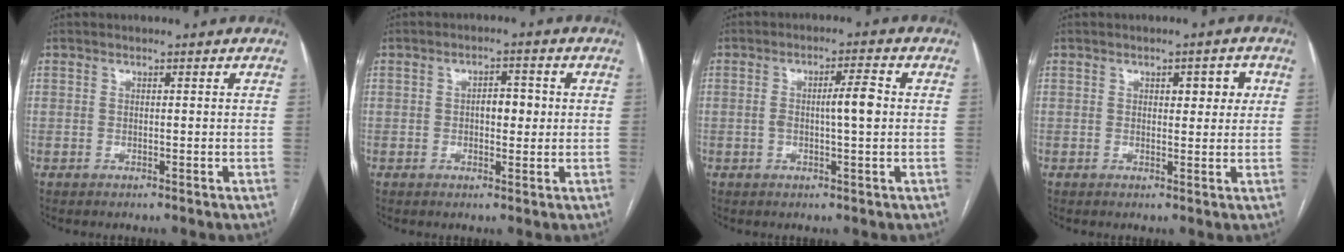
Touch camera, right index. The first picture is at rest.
{"total": 3.6, "force": [0.2, 1.8, 3.1], "torque": [-0.045, 0.010, 0.004]}
{"total": 4.7, "force": [0.1, 0.5, 4.7], "torque": [-0.081, 0.010, 0.003]}
{"total": 3.4, "force": [1.1, 1.6, 2.8], "torque": [-0.032, 0.010, 0.014]}